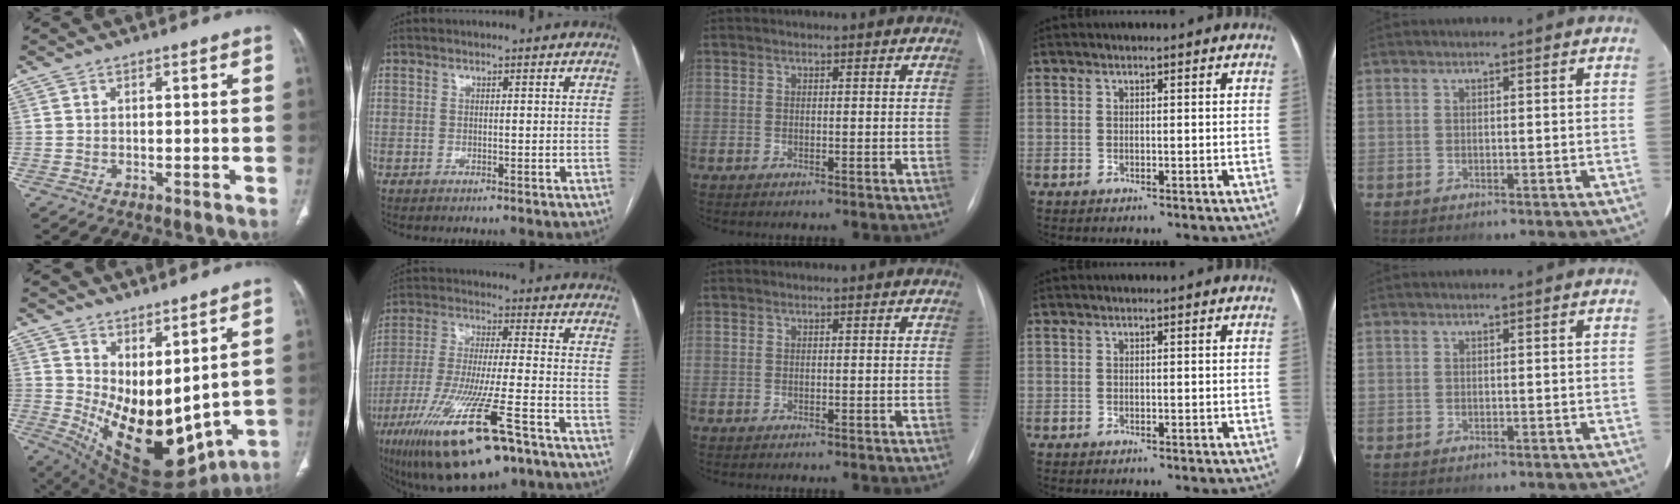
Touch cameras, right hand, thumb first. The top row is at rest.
{"thumb": {"total": 18.6, "force": [4.3, 9.1, 15.6], "torque": [-0.233, -0.059, 0.103]}, "index": {"total": 20.4, "force": [-12.2, 3.2, 16.1], "torque": [-0.298, -0.048, -0.208]}}